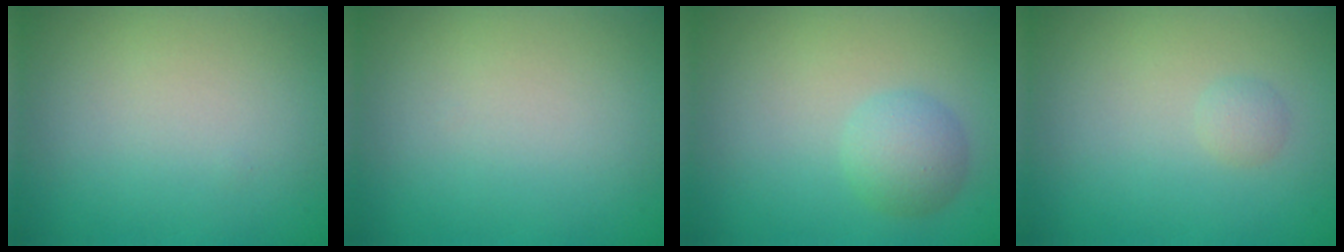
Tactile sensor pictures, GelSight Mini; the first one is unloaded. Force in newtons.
{"total": 0.0}
{"total": 2.6, "press": 2.6, "slide": 0.1}
{"total": 0.9, "press": 0.9, "slide": 0.0}